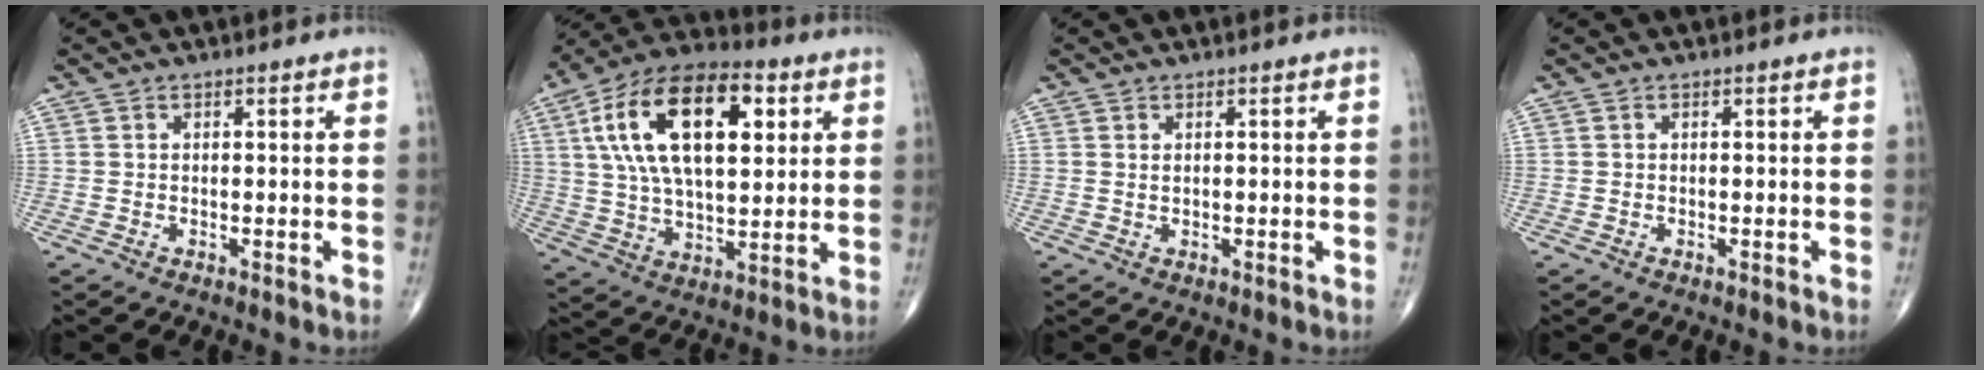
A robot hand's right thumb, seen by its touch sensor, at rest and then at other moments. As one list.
[{"total": 22.7, "force": [6.6, 11.3, 18.5], "torque": [-0.318, 0.002, 0.107]}, {"total": 0.6, "force": [0.3, 0.3, 0.5], "torque": [-0.008, -0.002, 0.007]}, {"total": 0.0}]